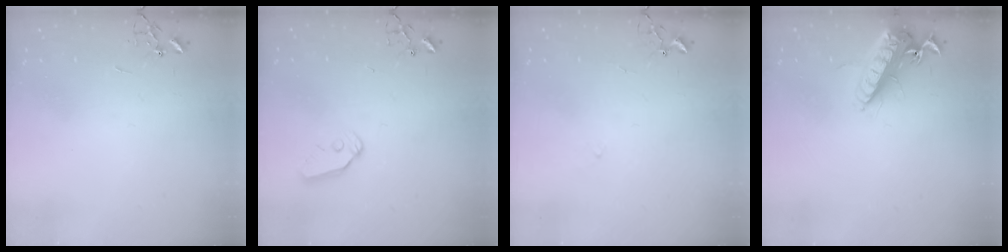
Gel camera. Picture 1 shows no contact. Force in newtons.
{"total": 7.7, "press": 7.7, "slide": 0.4}
{"total": 6.5, "press": 6.5, "slide": 0.7}
{"total": 14.6, "press": 14.4, "slide": 2.8}